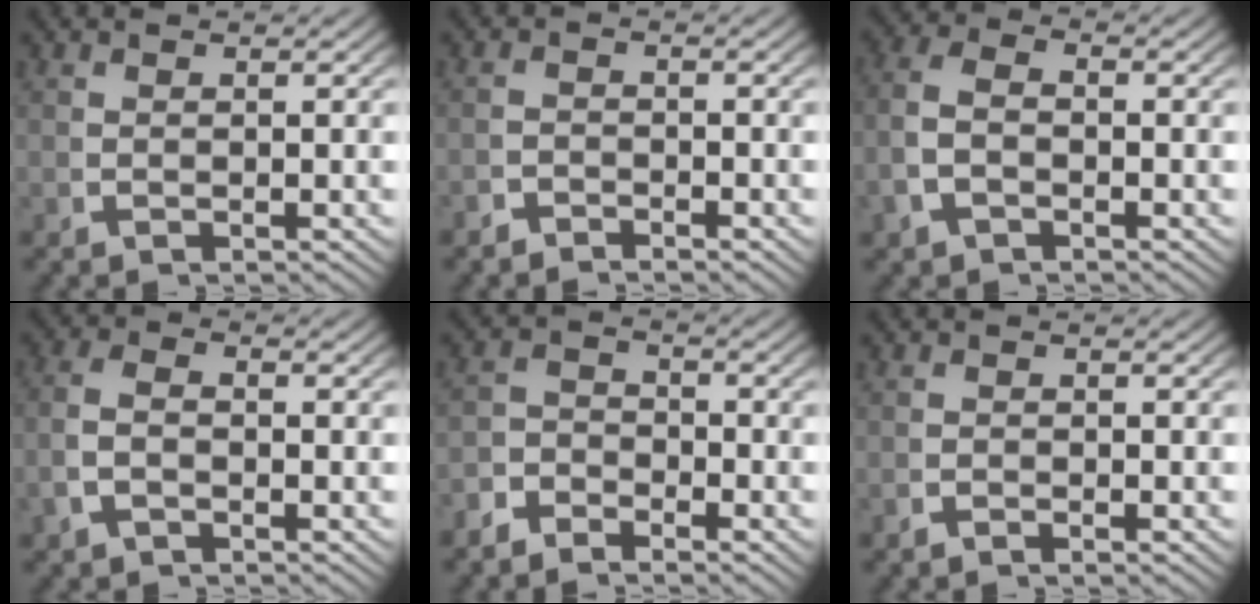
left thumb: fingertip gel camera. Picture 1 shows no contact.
{"total": 1.4, "force": [-1.4, 0.3, -0.2], "torque": [0.010, -0.002, -0.031]}
{"total": 3.4, "force": [-0.6, 2.3, 2.4], "torque": [-0.062, -0.001, -0.011]}
{"total": 2.4, "force": [-0.7, 1.5, 1.8], "torque": [-0.047, 0.002, -0.013]}
{"total": 2.5, "force": [-2.0, 1.4, 0.6], "torque": [0.008, -0.007, -0.042]}
{"total": 0.7, "force": [-0.6, 0.1, 0.3], "torque": [-0.004, 0.000, -0.016]}